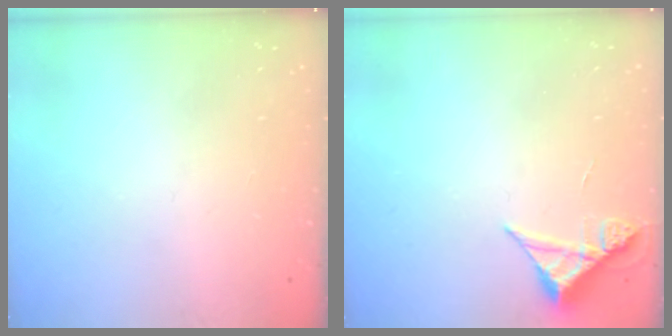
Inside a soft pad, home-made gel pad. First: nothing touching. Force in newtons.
{"total": 4.9, "press": 4.9, "slide": 0.4}